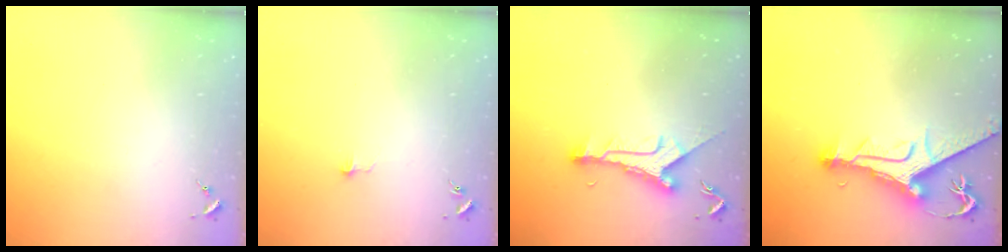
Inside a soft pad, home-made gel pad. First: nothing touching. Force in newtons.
{"total": 3.1, "press": 3.1, "slide": 0.3}
{"total": 9.6, "press": 9.6, "slide": 0.5}
{"total": 12.8, "press": 12.7, "slide": 1.7}